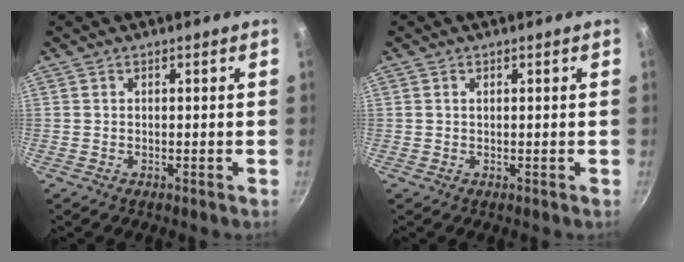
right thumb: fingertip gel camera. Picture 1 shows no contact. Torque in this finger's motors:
{"motor_torque": [0.32, -0.39, 0.01, 0.57, 0.05]}